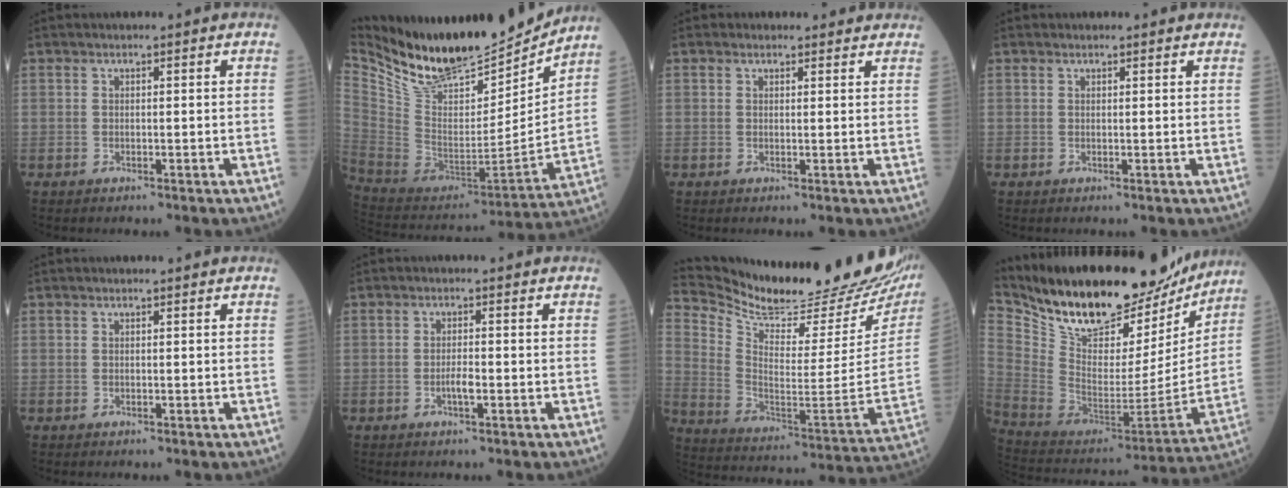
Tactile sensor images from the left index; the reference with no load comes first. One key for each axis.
{"total": 21.4, "fx": 18.8, "fy": 5.2, "fz": 8.8, "tx": -0.165, "ty": -0.042, "tz": 0.318}
{"total": 2.1, "fx": 1.7, "fy": 1.2, "fz": 0.2, "tx": 0.000, "ty": 0.004, "tz": 0.012}
{"total": 0.6, "fx": 0.4, "fy": 0.4, "fz": 0.0, "tx": -0.007, "ty": -0.004, "tz": 0.001}
{"total": 0.0}
{"total": 2.0, "fx": -1.1, "fy": 0.3, "fz": 1.6, "tx": -0.032, "ty": -0.004, "tz": -0.021}
{"total": 27.1, "fx": 24.6, "fy": 3.3, "fz": 10.8, "tx": -0.196, "ty": -0.099, "tz": 0.347}
{"total": 27.1, "fx": 22.9, "fy": 8.9, "fz": 11.4, "tx": -0.204, "ty": -0.020, "tz": 0.353}